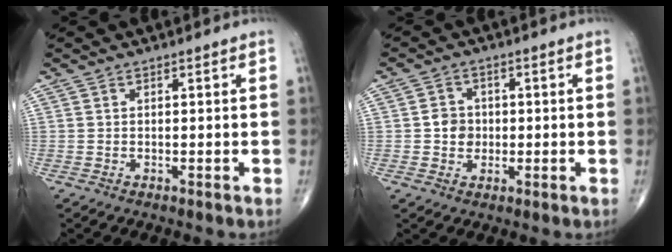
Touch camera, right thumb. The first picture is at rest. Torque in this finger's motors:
{"motor_torque": [0.58, 0.49, 0.13, 0.00, 0.08]}